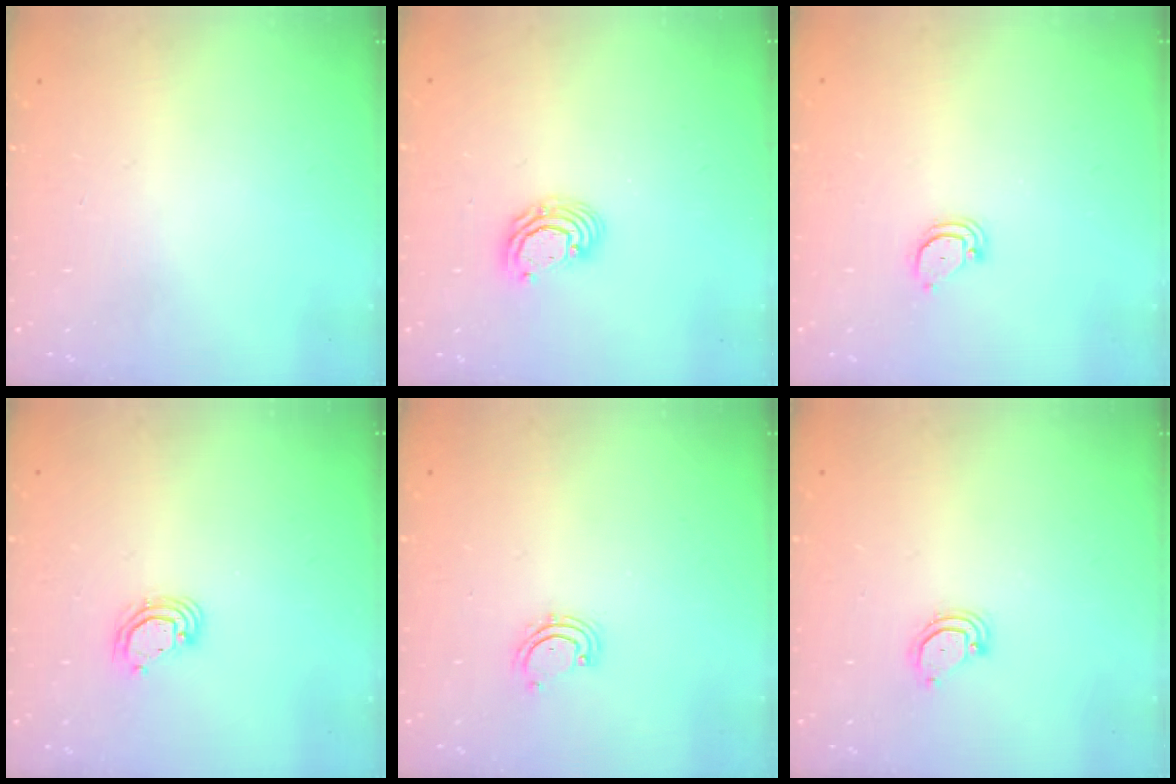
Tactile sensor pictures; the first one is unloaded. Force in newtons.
{"total": 5.4, "press": 5.4, "slide": 0.2}
{"total": 2.1, "press": 2.1, "slide": 0.1}
{"total": 5.2, "press": 5.2, "slide": 0.3}
{"total": 2.7, "press": 2.6, "slide": 0.5}
{"total": 4.0, "press": 4.0, "slide": 0.3}